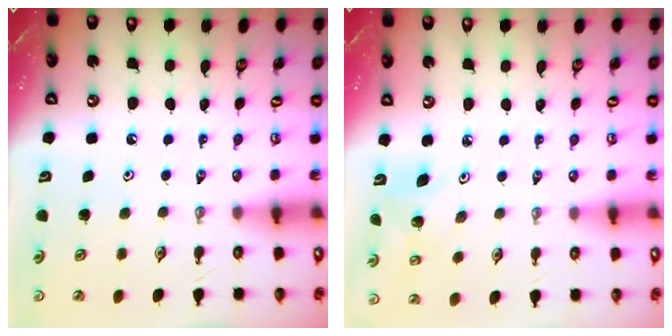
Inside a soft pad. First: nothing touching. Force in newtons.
{"total": 3.8, "press": 3.5, "slide": 1.6}